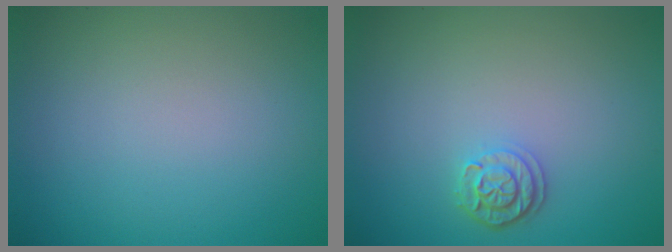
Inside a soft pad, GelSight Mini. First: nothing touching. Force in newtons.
{"total": 2.1, "press": 1.8, "slide": 0.9}